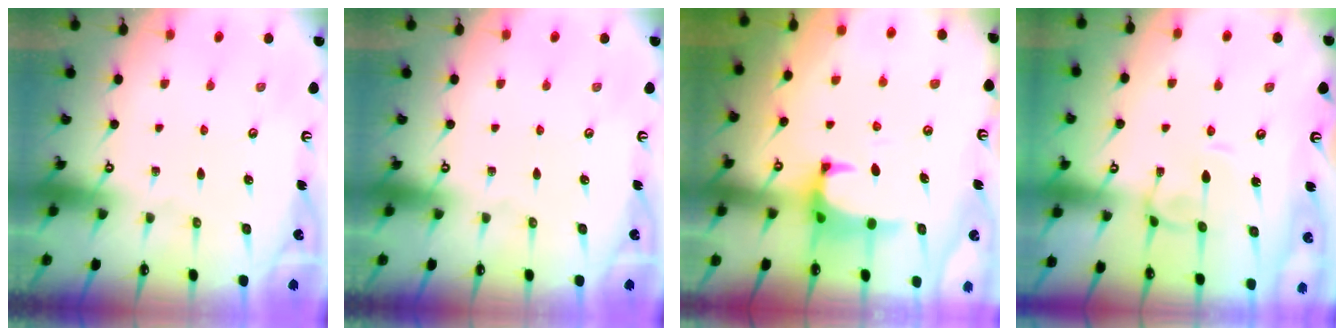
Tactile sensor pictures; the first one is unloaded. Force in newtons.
{"total": 0.0}
{"total": 1.0, "press": 0.5, "slide": 0.9}
{"total": 2.0, "press": 1.9, "slide": 0.5}